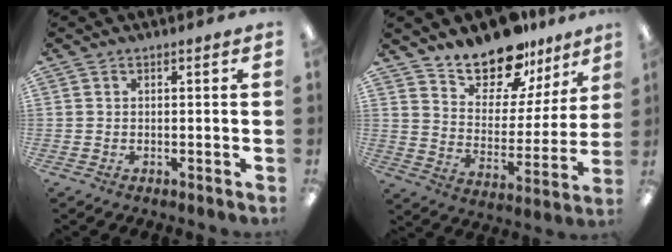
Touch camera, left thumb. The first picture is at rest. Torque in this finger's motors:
{"motor_torque": [0.28, 0.36, 1.39, -1.38, 0.13]}